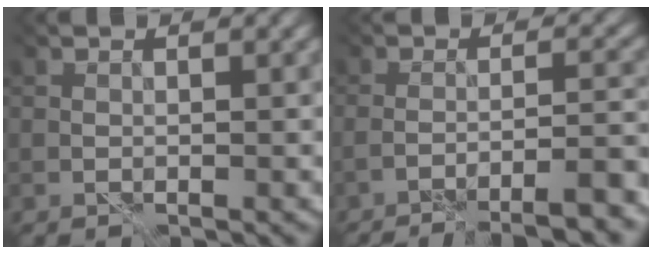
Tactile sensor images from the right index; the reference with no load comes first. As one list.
[{"total": 6.0, "force": [-4.4, 0.6, 4.1], "torque": [-0.048, 0.003, -0.067]}]